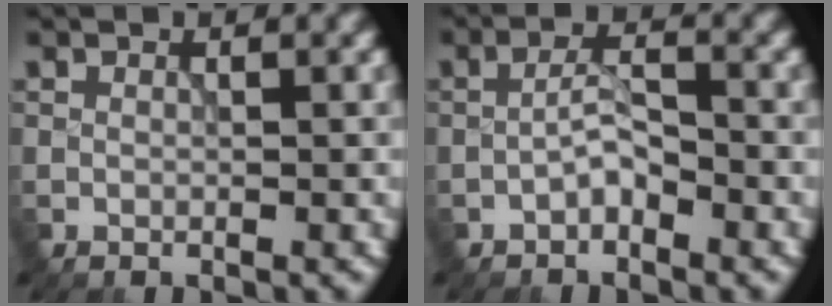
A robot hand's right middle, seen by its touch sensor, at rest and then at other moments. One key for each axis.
{"total": 2.0, "fx": -1.1, "fy": 0.7, "fz": 1.5, "tx": -0.025, "ty": 0.010, "tz": -0.026}